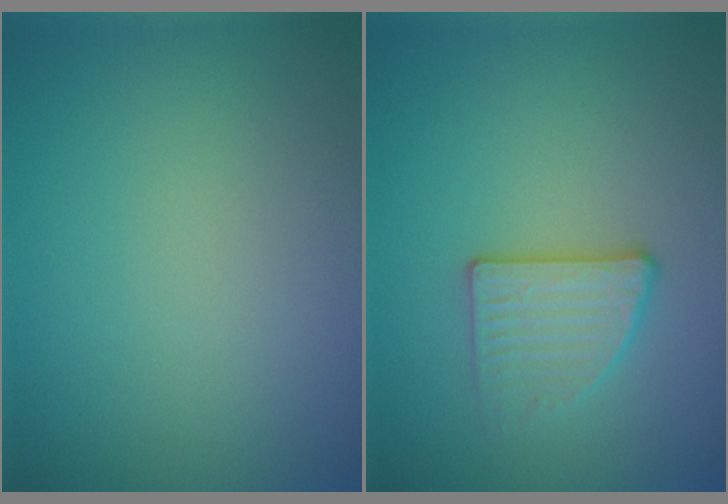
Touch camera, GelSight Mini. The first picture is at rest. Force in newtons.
{"total": 2.8, "press": 2.3, "slide": 1.5}